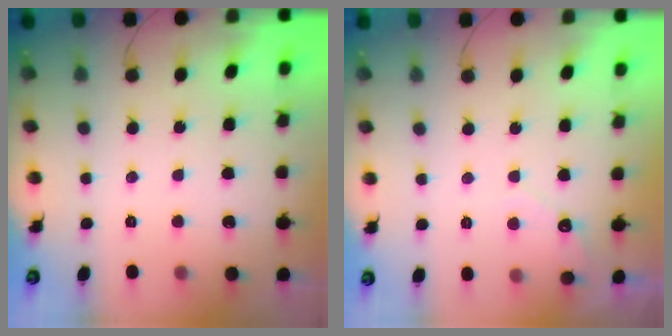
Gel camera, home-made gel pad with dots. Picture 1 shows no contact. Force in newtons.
{"total": 2.5, "press": 2.5, "slide": 0.1}